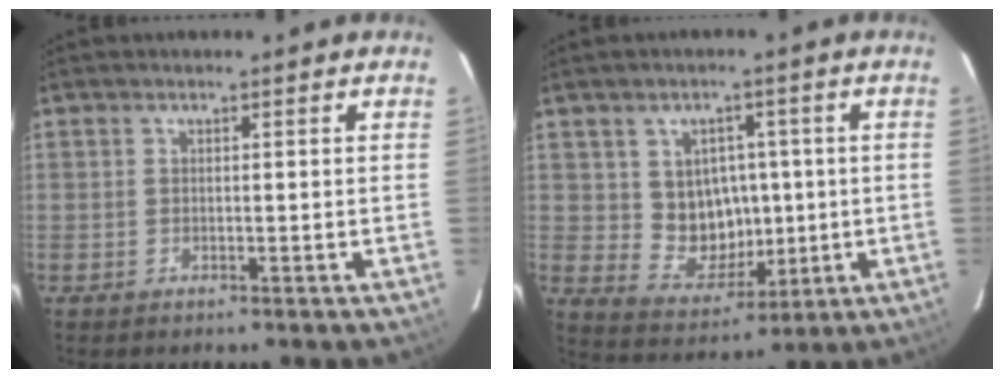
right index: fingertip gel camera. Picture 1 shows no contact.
{"total": 8.8, "force": [0.7, 8.1, 3.5], "torque": [-0.070, 0.007, 0.031]}